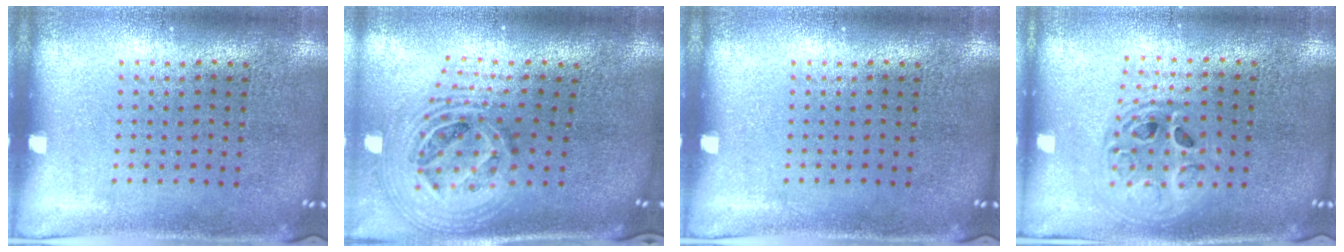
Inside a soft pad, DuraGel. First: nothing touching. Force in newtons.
{"total": 2.7, "press": 1.9, "slide": 1.9}
{"total": 0.0}
{"total": 1.6, "press": 1.4, "slide": 0.8}